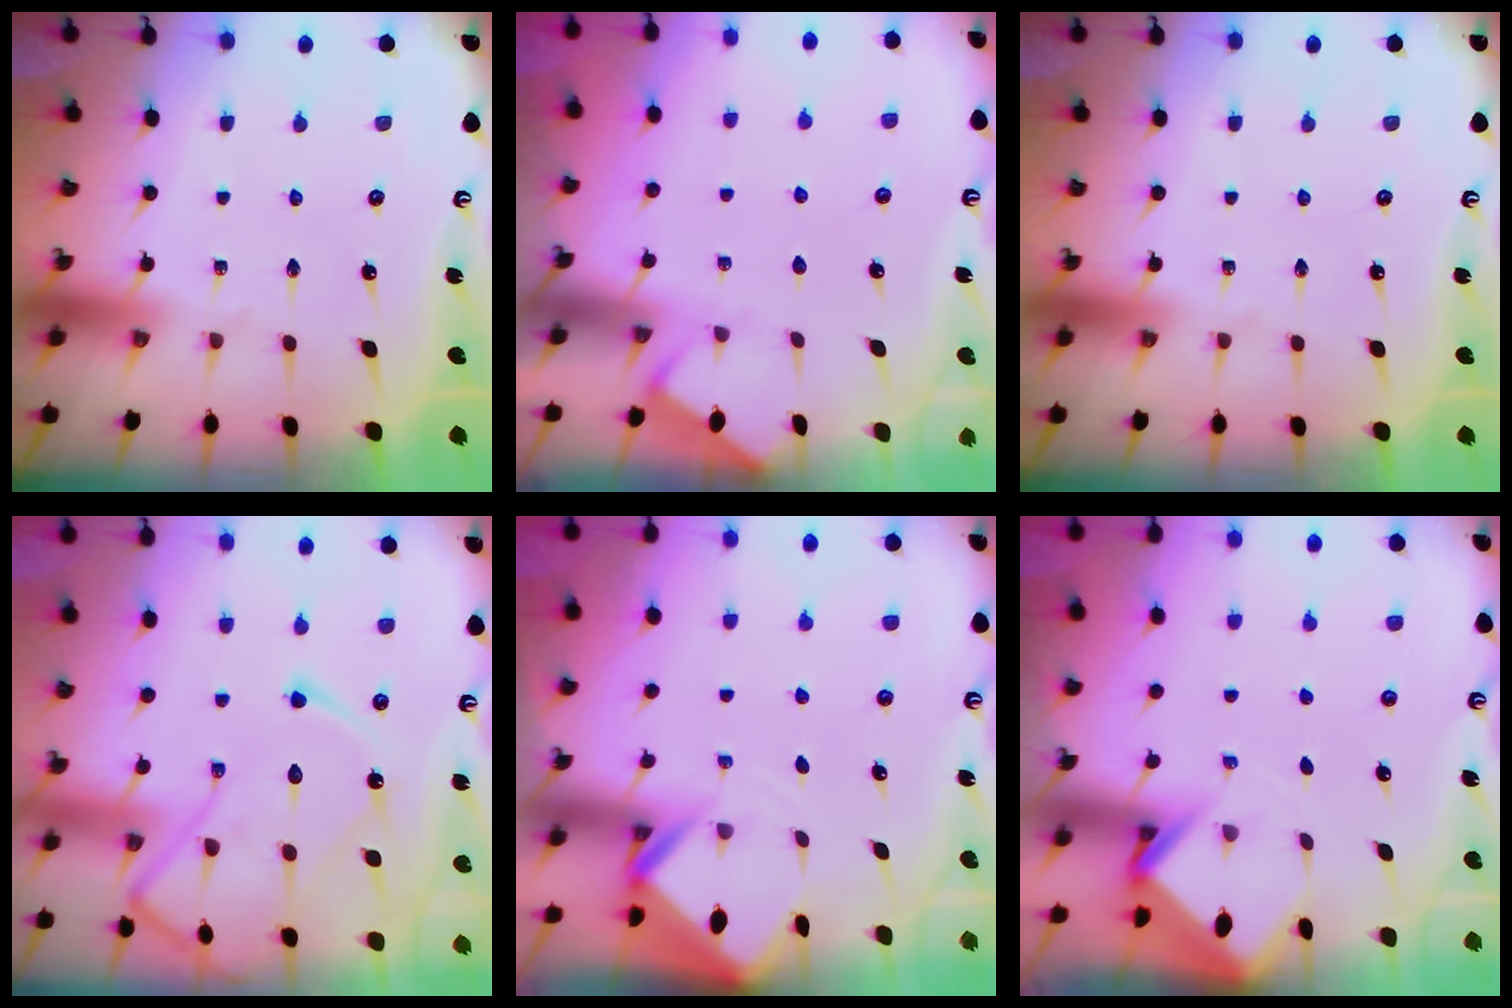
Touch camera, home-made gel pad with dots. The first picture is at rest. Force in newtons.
{"total": 2.0, "press": 1.9, "slide": 0.3}
{"total": 0.0}
{"total": 15.3, "press": 15.2, "slide": 1.2}
{"total": 2.6, "press": 2.6, "slide": 0.1}
{"total": 3.0, "press": 2.9, "slide": 0.3}